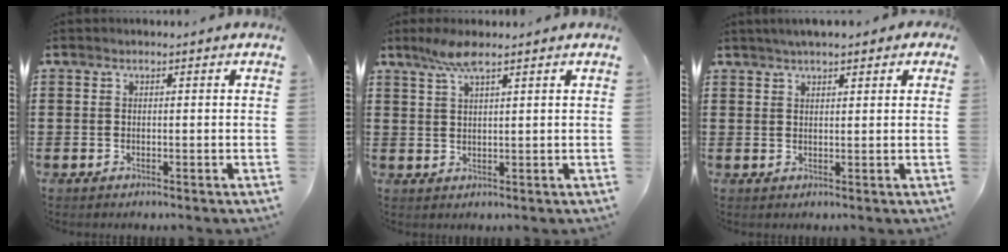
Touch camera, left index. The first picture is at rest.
{"total": 4.5, "force": [2.9, 0.8, 3.4], "torque": [-0.074, 0.005, 0.051]}
{"total": 2.6, "force": [1.9, 0.7, 1.7], "torque": [-0.038, 0.006, 0.035]}